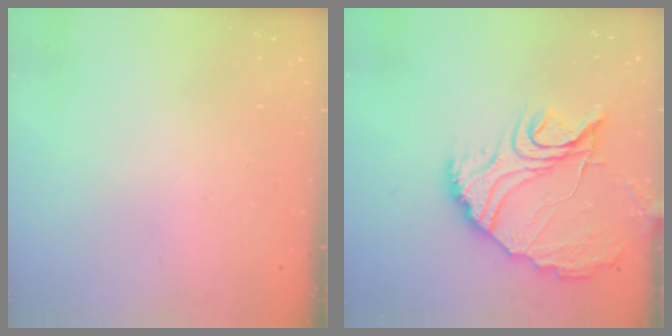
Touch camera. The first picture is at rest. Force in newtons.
{"total": 17.9, "press": 17.9, "slide": 0.6}